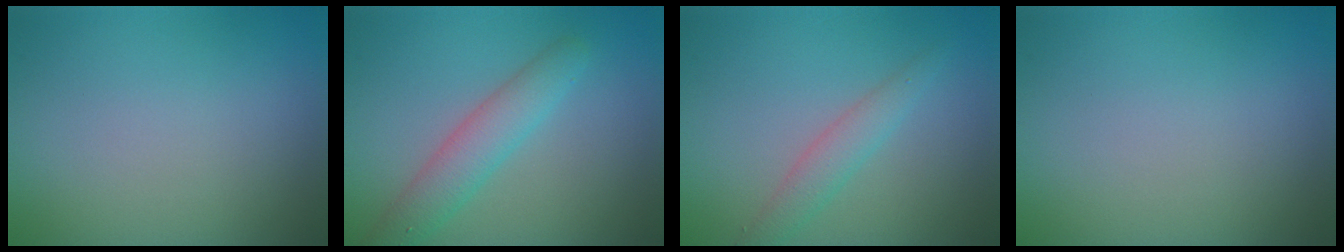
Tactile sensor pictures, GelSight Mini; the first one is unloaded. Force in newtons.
{"total": 3.6, "press": 3.6, "slide": 0.0}
{"total": 2.2, "press": 2.2, "slide": 0.1}
{"total": 0.0}